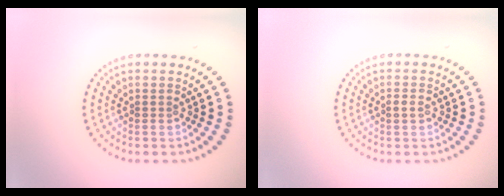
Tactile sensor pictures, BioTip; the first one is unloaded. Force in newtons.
{"total": 1.0, "press": 1.0, "slide": 0.1}